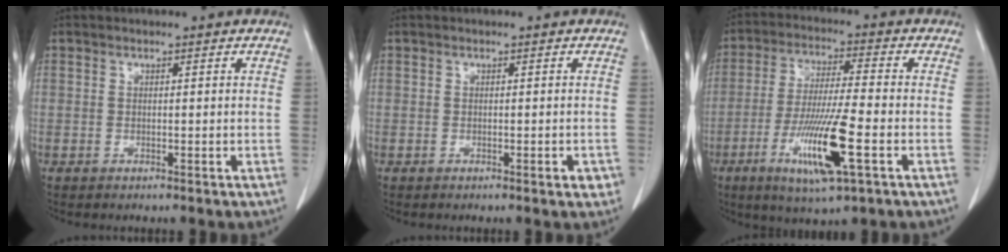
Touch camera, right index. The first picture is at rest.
{"total": 1.5, "force": [-0.7, 0.5, 1.3], "torque": [-0.013, 0.000, -0.009]}
{"total": 13.1, "force": [-5.0, 0.2, 12.2], "torque": [-0.238, -0.023, -0.090]}